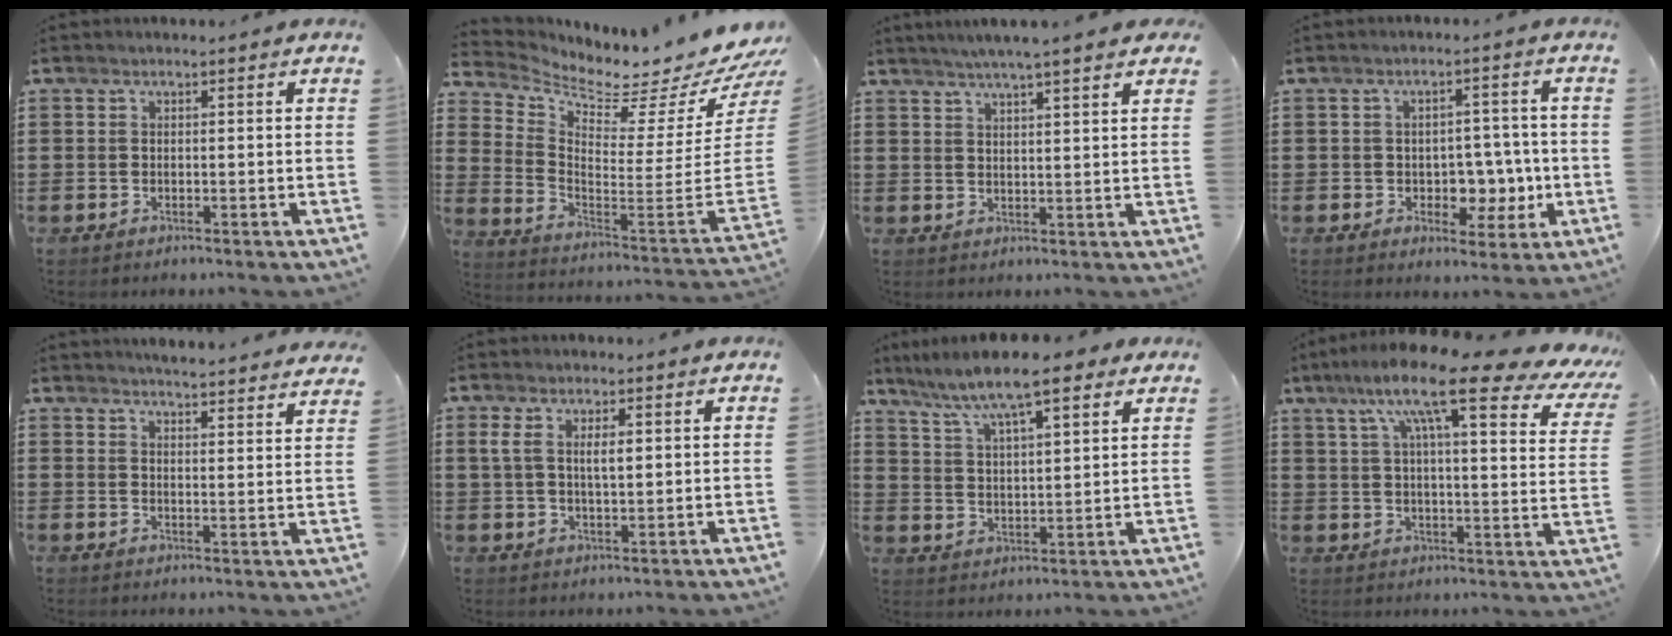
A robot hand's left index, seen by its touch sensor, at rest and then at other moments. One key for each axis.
{"total": 2.8, "fx": 2.5, "fy": 0.6, "fz": 1.2, "tx": -0.032, "ty": -0.064, "tz": 0.030}
{"total": 3.6, "fx": 3.1, "fy": 0.0, "fz": 1.7, "tx": -0.042, "ty": 0.000, "tz": 0.056}
{"total": 5.1, "fx": -0.4, "fy": 4.1, "fz": 2.9, "tx": -0.043, "ty": 0.001, "tz": -0.015}
{"total": 4.2, "fx": 4.1, "fy": -0.4, "fz": 0.2, "tx": -0.010, "ty": -0.026, "tz": 0.072}
{"total": 3.8, "fx": 1.1, "fy": 1.5, "fz": 3.3, "tx": -0.068, "ty": 0.009, "tz": 0.018}
{"total": 9.6, "fx": 7.5, "fy": 1.8, "fz": 5.6, "tx": -0.131, "ty": -0.017, "tz": 0.131}
{"total": 15.2, "fx": 10.5, "fy": 2.6, "fz": 10.8, "tx": -0.208, "ty": -0.040, "tz": 0.166}